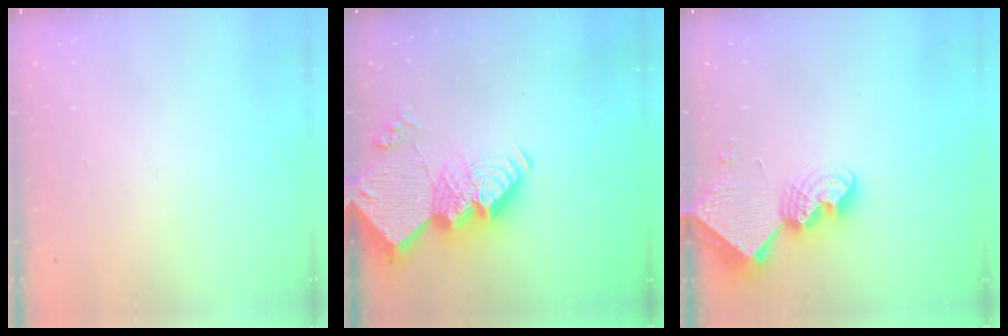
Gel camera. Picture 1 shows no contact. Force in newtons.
{"total": 19.8, "press": 19.8, "slide": 1.9}
{"total": 10.0, "press": 10.0, "slide": 0.8}